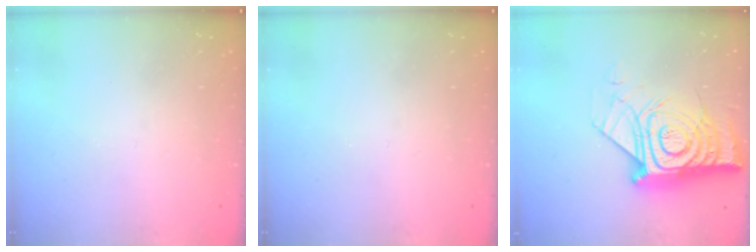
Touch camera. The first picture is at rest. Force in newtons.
{"total": 0.0}
{"total": 22.0, "press": 21.9, "slide": 1.7}